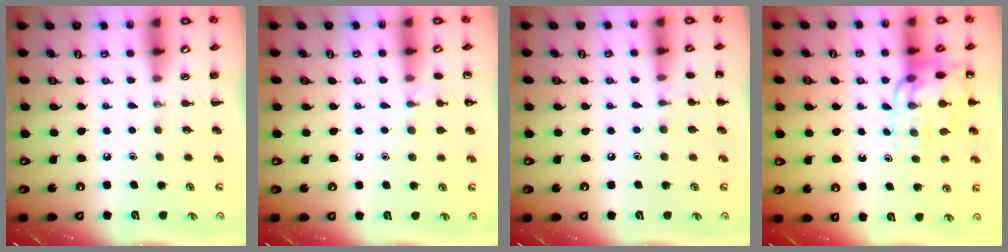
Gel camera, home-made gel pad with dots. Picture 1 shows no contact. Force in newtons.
{"total": 6.1, "press": 5.7, "slide": 2.0}
{"total": 5.5, "press": 5.3, "slide": 1.6}
{"total": 11.3, "press": 11.2, "slide": 1.8}